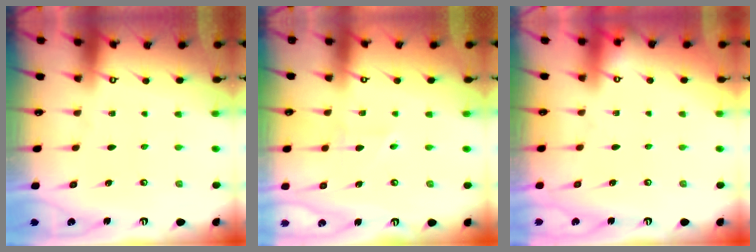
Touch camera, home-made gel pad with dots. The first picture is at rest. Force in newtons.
{"total": 3.0, "press": 2.9, "slide": 0.5}
{"total": 0.0}